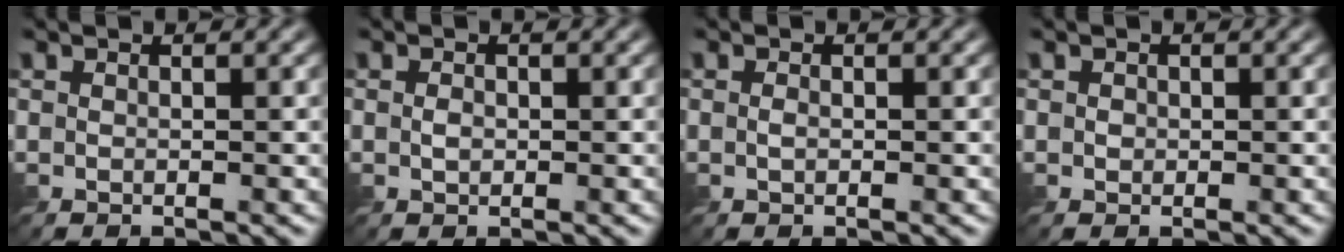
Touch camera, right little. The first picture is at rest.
{"total": 0.9, "force": [-0.3, 0.6, 0.5], "torque": [-0.011, -0.003, -0.006]}
{"total": 0.6, "force": [-0.3, 0.3, 0.4], "torque": [-0.009, -0.001, -0.007]}
{"total": 0.7, "force": [0.1, 0.7, 0.1], "torque": [-0.002, -0.002, 0.001]}